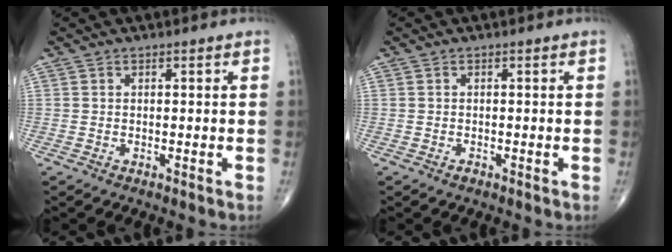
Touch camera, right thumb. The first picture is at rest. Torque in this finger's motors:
{"motor_torque": [-0.06, 0.18, -0.15, -0.03, 0.07]}